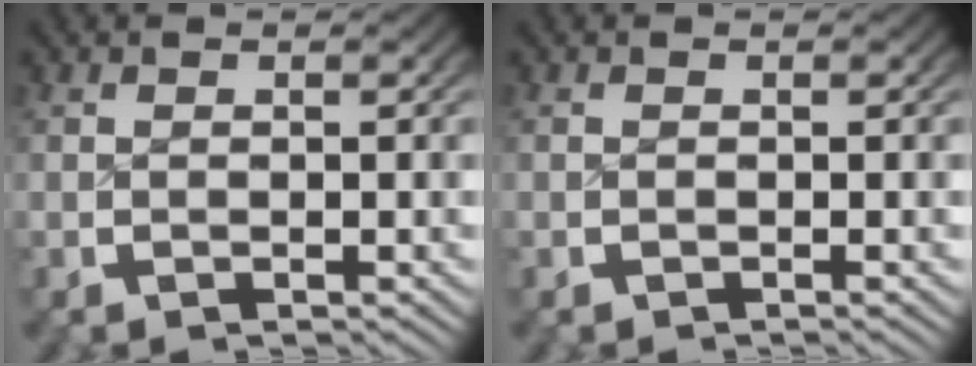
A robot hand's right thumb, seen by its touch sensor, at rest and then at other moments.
{"total": 0.0}